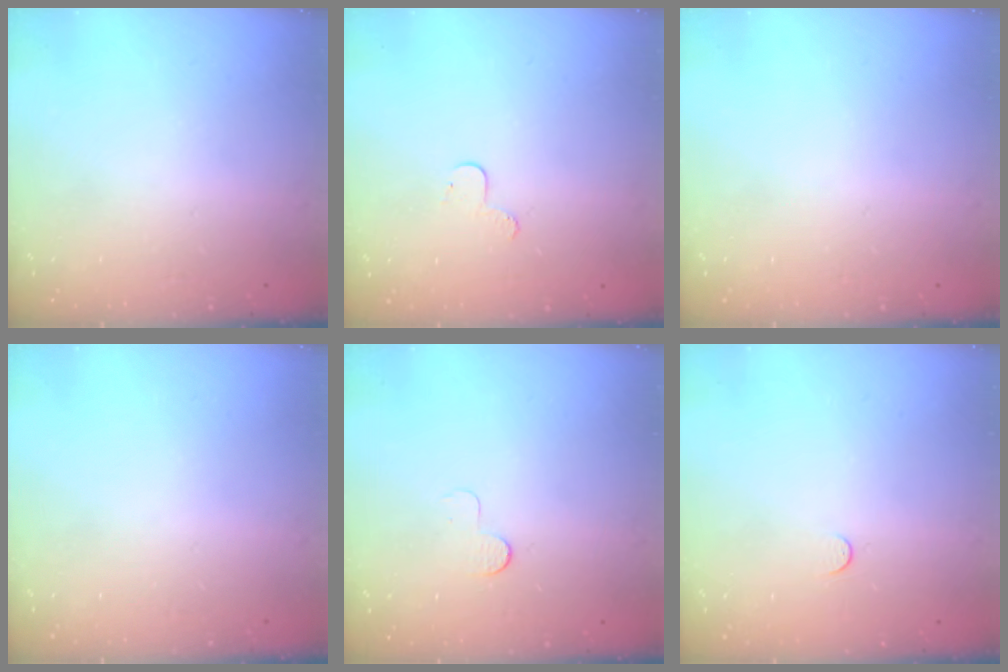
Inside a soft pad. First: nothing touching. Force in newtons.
{"total": 4.8, "press": 4.8, "slide": 0.5}
{"total": 0.0}
{"total": 0.0}
{"total": 3.2, "press": 3.1, "slide": 0.3}
{"total": 3.5, "press": 3.5, "slide": 0.4}